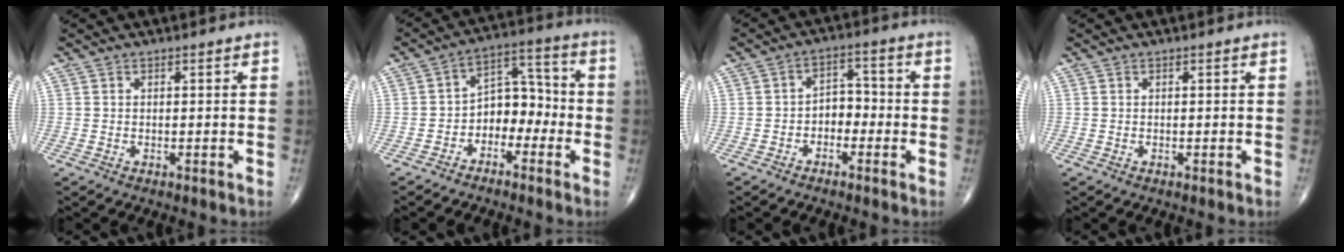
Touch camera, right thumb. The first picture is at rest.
{"total": 8.4, "force": [-3.0, 5.9, 5.1], "torque": [-0.043, 0.050, -0.062]}
{"total": 4.6, "force": [-1.8, 3.3, 2.7], "torque": [-0.020, 0.030, -0.042]}
{"total": 0.0}